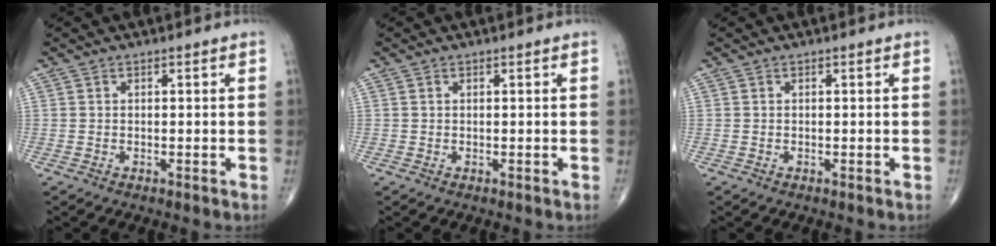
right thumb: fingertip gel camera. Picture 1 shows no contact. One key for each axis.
{"total": 0.0}
{"total": 0.0}